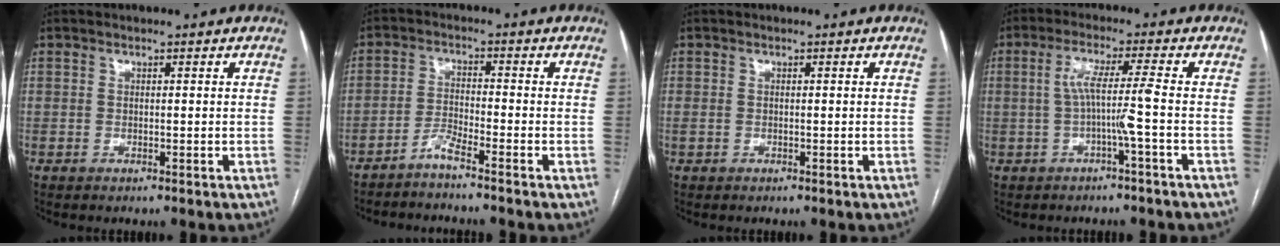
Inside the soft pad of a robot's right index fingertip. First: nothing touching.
{"total": 3.1, "force": [-2.8, -0.5, 1.3], "torque": [-0.029, -0.011, -0.059]}
{"total": 0.9, "force": [-0.2, 0.5, 0.6], "torque": [-0.020, 0.008, 0.003]}
{"total": 5.3, "force": [-1.1, -1.2, 5.0], "torque": [-0.096, 0.016, -0.015]}